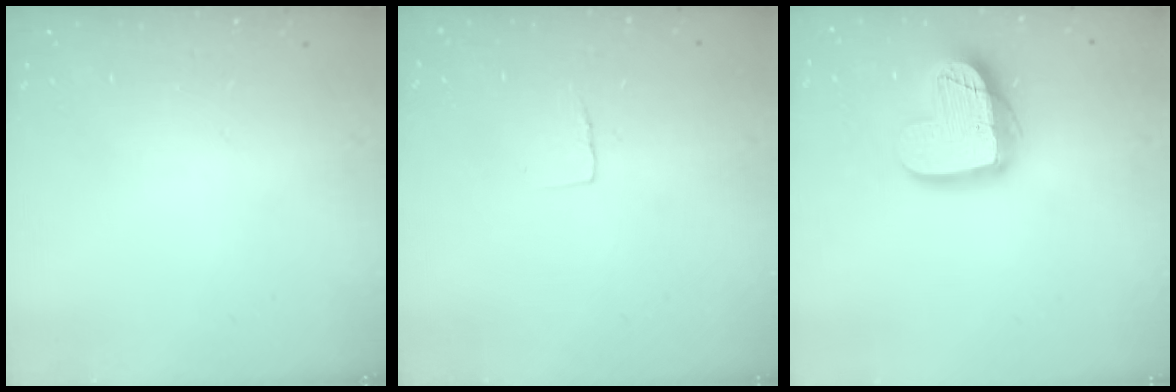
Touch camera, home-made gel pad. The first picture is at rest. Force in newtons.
{"total": 4.0, "press": 4.0, "slide": 0.2}
{"total": 15.5, "press": 15.4, "slide": 1.1}